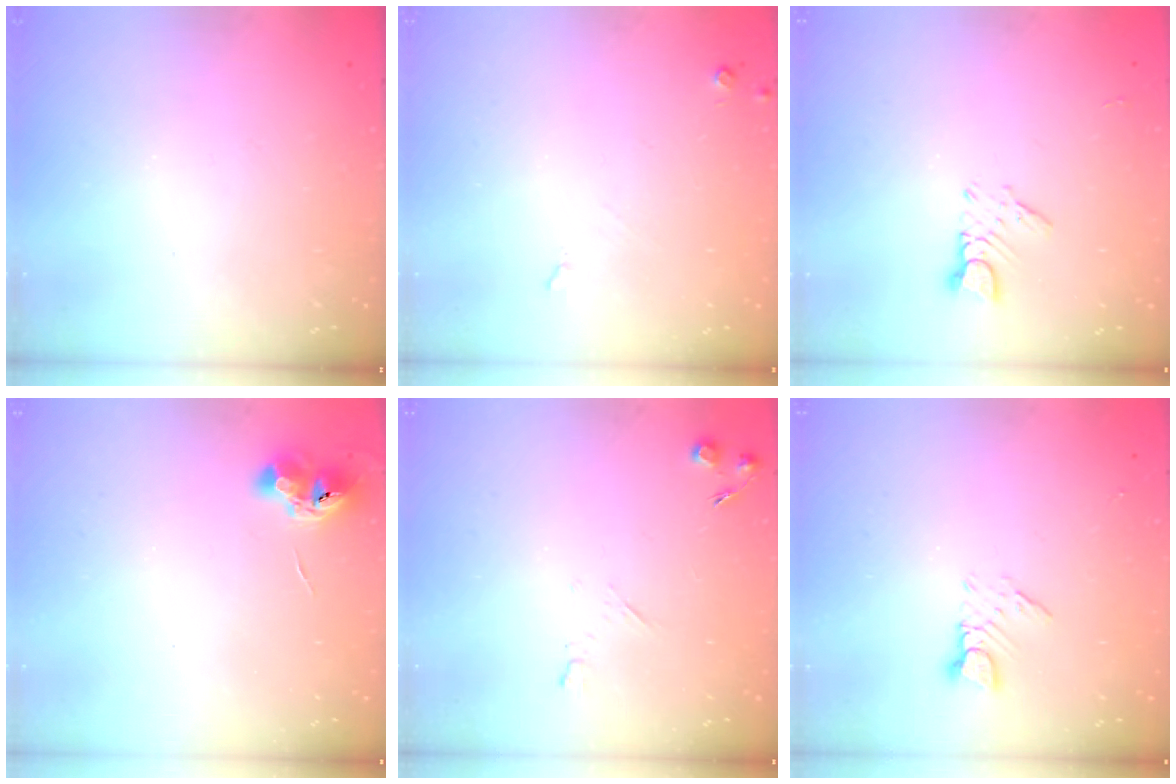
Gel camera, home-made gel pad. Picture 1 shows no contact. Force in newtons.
{"total": 3.5, "press": 3.4, "slide": 0.6}
{"total": 2.5, "press": 2.4, "slide": 0.4}
{"total": 7.7, "press": 7.6, "slide": 1.1}
{"total": 4.7, "press": 4.6, "slide": 0.8}
{"total": 3.0, "press": 3.0, "slide": 0.3}